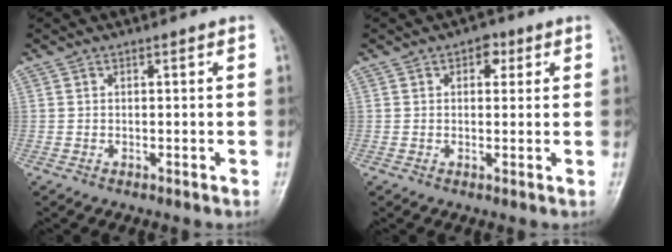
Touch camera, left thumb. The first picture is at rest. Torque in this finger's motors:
{"motor_torque": [-0.43, 0.13, -0.19, 0.32, -0.02]}